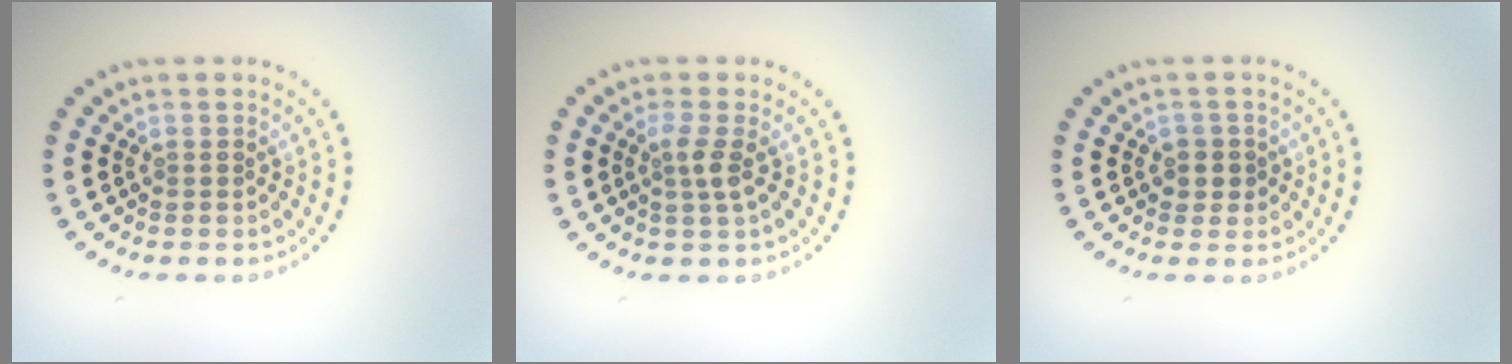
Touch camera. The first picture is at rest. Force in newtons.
{"total": 1.8, "press": 1.3, "slide": 1.2}
{"total": 1.5, "press": 1.2, "slide": 0.8}